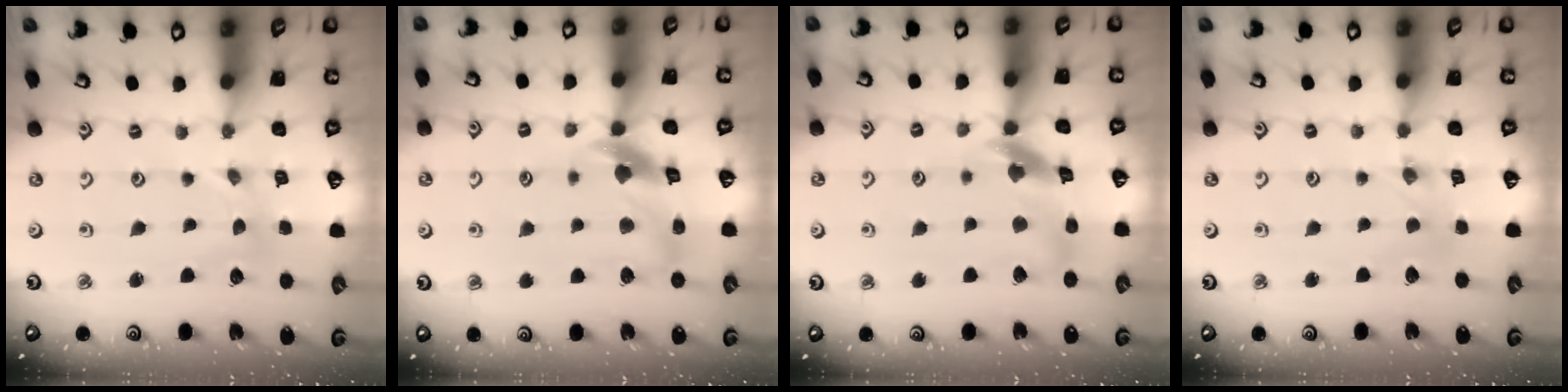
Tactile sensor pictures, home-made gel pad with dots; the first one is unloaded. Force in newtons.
{"total": 10.9, "press": 10.7, "slide": 1.7}
{"total": 11.3, "press": 11.2, "slide": 1.4}
{"total": 0.0}